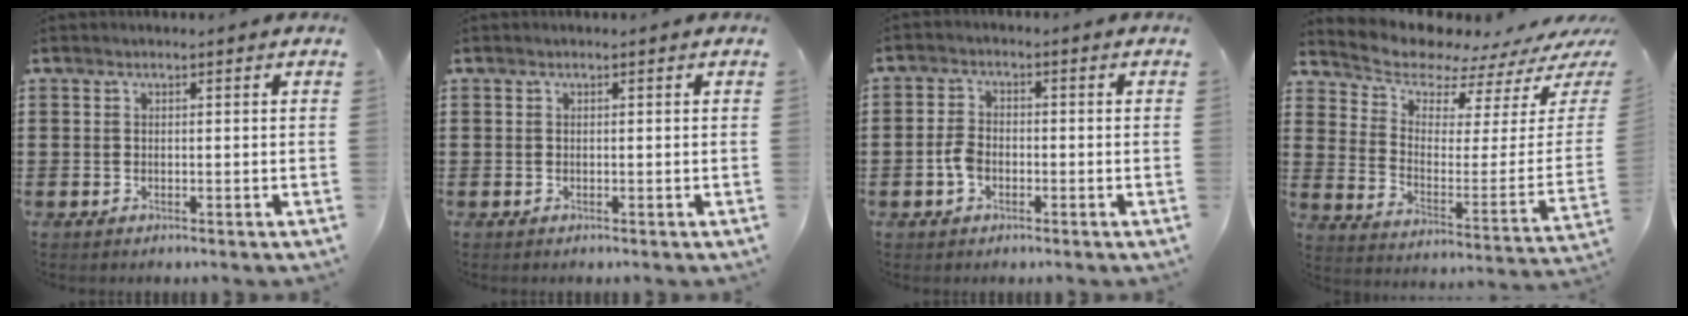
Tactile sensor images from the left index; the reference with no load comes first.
{"total": 0.0}
{"total": 3.3, "force": [-0.9, 2.1, 2.4], "torque": [-0.059, -0.001, -0.020]}
{"total": 6.8, "force": [6.5, 1.7, 0.7], "torque": [-0.052, -0.065, 0.112]}